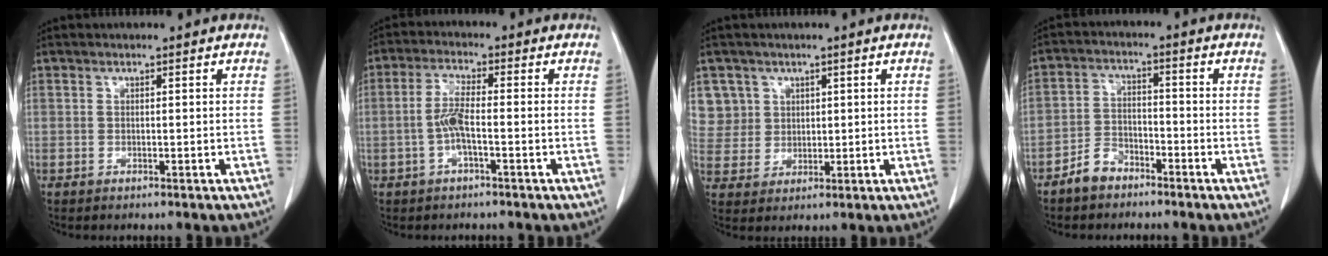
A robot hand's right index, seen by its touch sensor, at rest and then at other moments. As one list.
[{"total": 4.5, "force": [-1.0, 0.5, 4.3], "torque": [-0.091, 0.007, -0.020]}, {"total": 6.4, "force": [3.1, 5.6, -0.3], "torque": [0.016, 0.012, 0.071]}, {"total": 4.7, "force": [-3.5, 2.8, 1.4], "torque": [-0.027, 0.011, -0.066]}]